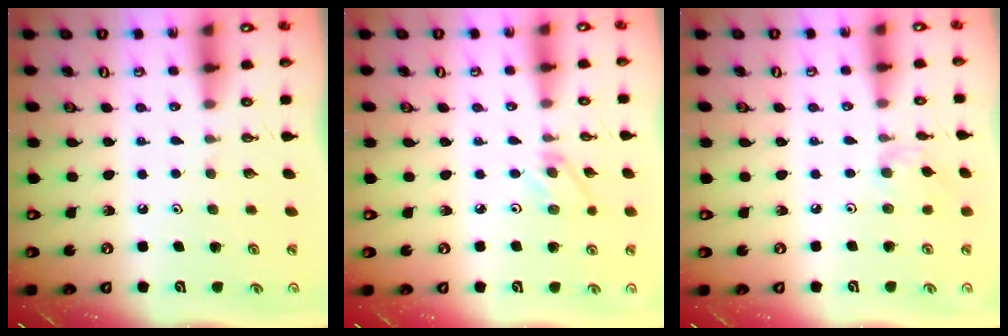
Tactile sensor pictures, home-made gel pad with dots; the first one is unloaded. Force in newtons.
{"total": 2.8, "press": 2.7, "slide": 0.4}
{"total": 2.5, "press": 2.5, "slide": 0.4}